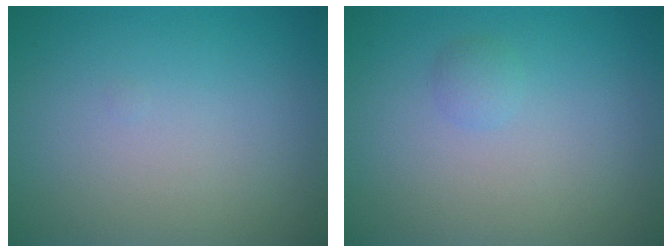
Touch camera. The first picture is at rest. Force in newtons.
{"total": 0.9, "press": 0.8, "slide": 0.0}